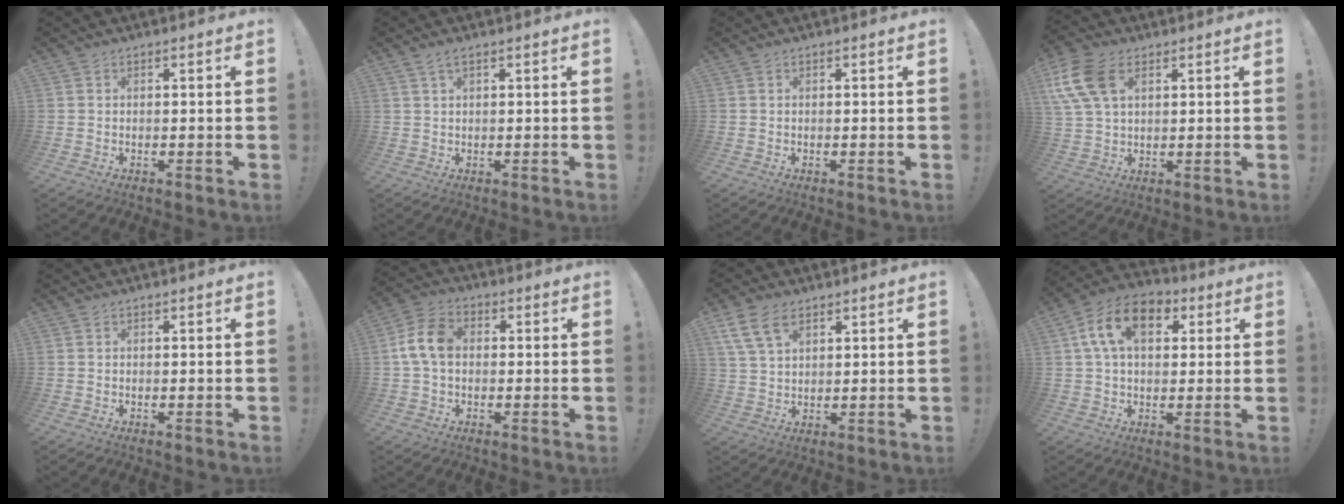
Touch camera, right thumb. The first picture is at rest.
{"total": 2.3, "force": [1.3, 0.7, 1.8], "torque": [-0.043, 0.003, 0.026]}
{"total": 0.0}
{"total": 12.4, "force": [4.6, 7.7, 8.6], "torque": [-0.185, -0.002, 0.090]}
{"total": 0.0}
{"total": 10.0, "force": [0.4, 6.7, 7.5], "torque": [-0.147, 0.015, 0.014]}
{"total": 8.8, "force": [4.9, 5.0, 5.3], "torque": [-0.102, -0.004, 0.099]}
{"total": 14.4, "force": [4.8, 9.2, 10.1], "torque": [-0.167, 0.005, 0.090]}